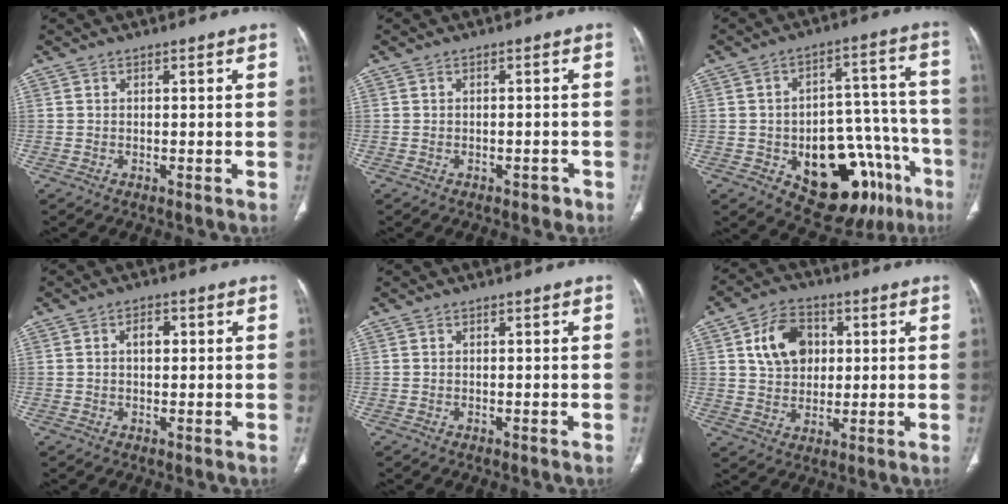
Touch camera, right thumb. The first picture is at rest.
{"total": 1.9, "force": [-1.3, 1.1, 0.8], "torque": [-0.010, 0.010, -0.012]}
{"total": 22.3, "force": [-10.1, 12.1, 15.8], "torque": [-0.140, 0.073, -0.123]}
{"total": 2.8, "force": [0.6, 1.7, 2.2], "torque": [-0.031, 0.006, 0.008]}
{"total": 0.0}
{"total": 10.7, "force": [2.8, 8.0, 6.5], "torque": [-0.085, 0.000, 0.050]}